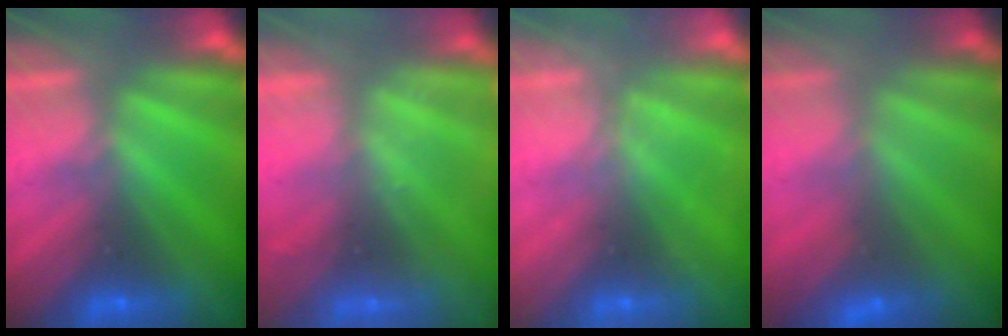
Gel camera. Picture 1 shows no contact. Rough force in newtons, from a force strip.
{"total": 2.3}
{"total": 2.2}
{"total": 2.7}